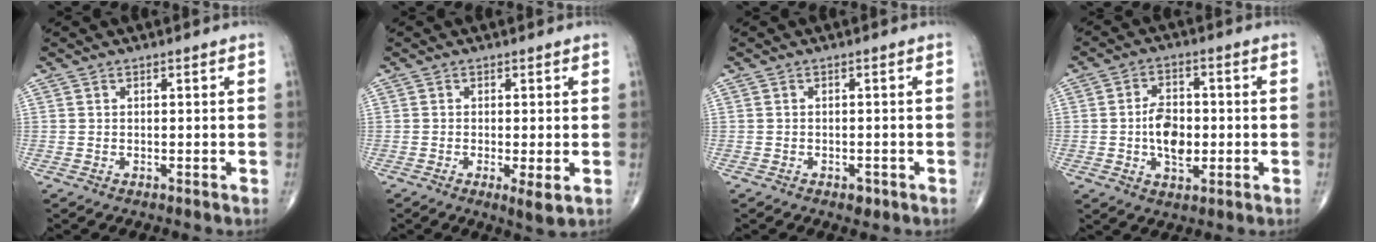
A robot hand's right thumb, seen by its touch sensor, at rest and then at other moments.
{"total": 3.3, "force": [-0.8, 0.7, 3.2], "torque": [-0.059, -0.014, -0.016]}
{"total": 1.6, "force": [-0.9, 0.9, 0.9], "torque": [-0.010, 0.001, -0.011]}
{"total": 8.2, "force": [-0.8, 5.0, 6.4], "torque": [-0.095, 0.006, -0.014]}